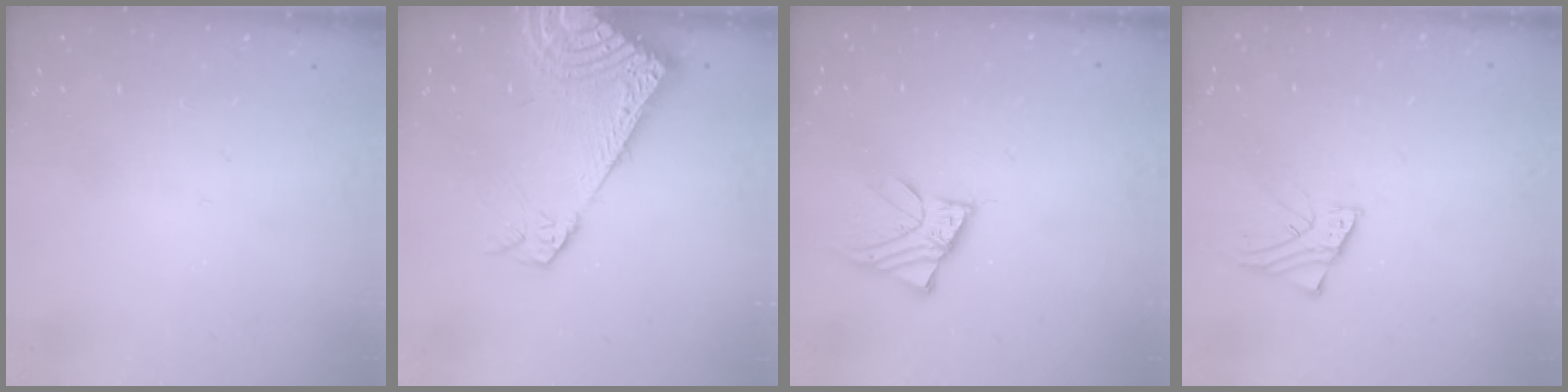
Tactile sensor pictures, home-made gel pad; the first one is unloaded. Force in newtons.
{"total": 13.1, "press": 12.9, "slide": 2.4}
{"total": 5.9, "press": 5.9, "slide": 0.9}
{"total": 2.7, "press": 2.7, "slide": 0.2}